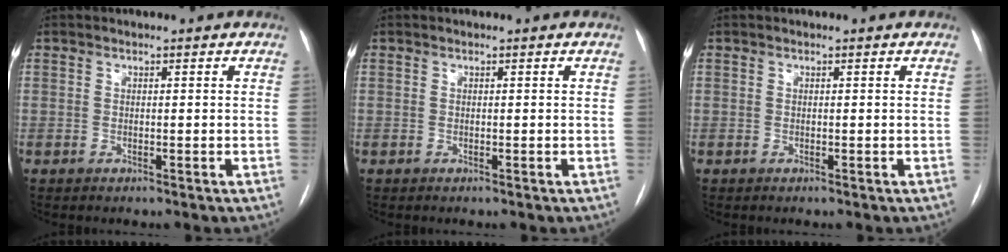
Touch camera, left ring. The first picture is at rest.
{"total": 0.0}
{"total": 0.0}